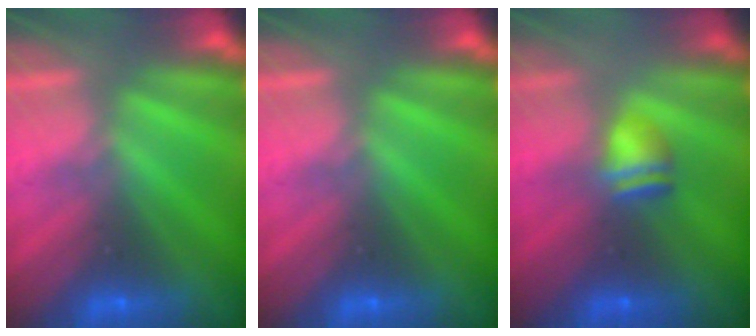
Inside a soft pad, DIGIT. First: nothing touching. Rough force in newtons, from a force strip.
{"total": 0.0}
{"total": 2.4}